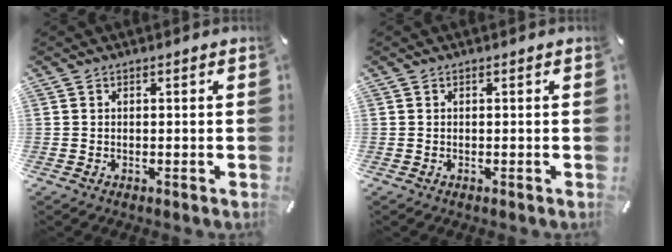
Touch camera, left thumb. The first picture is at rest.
{"total": 0.0}